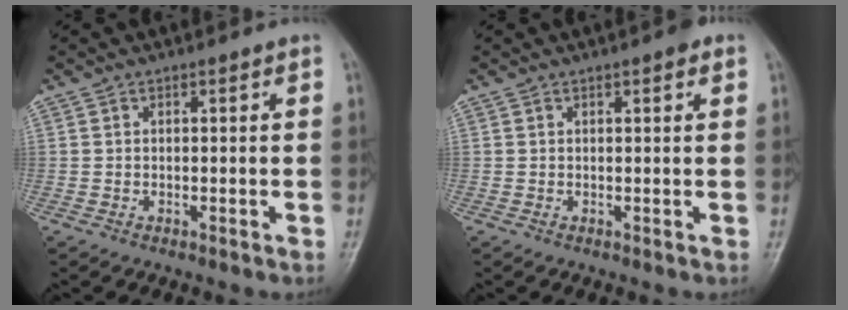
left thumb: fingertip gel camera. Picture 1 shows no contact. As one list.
[{"total": 2.1, "force": [1.1, 0.6, 1.7], "torque": [-0.020, 0.001, 0.010]}]